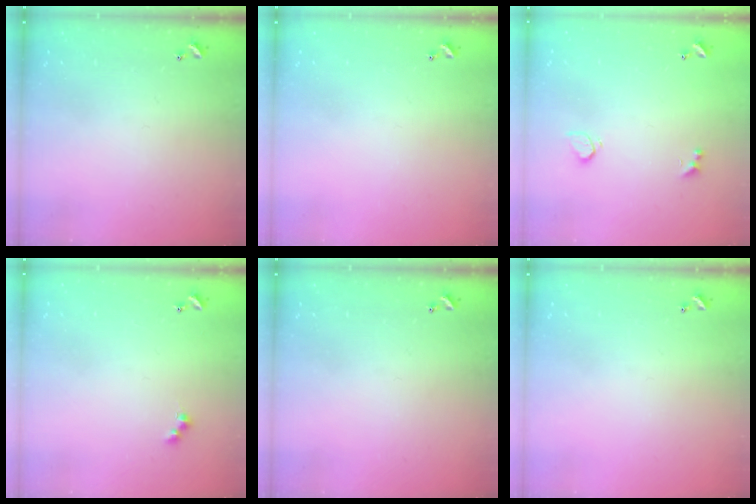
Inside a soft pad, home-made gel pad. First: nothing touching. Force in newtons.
{"total": 0.0}
{"total": 2.1, "press": 1.8, "slide": 1.2}
{"total": 3.0, "press": 2.9, "slide": 0.5}
{"total": 0.0}
{"total": 0.0}